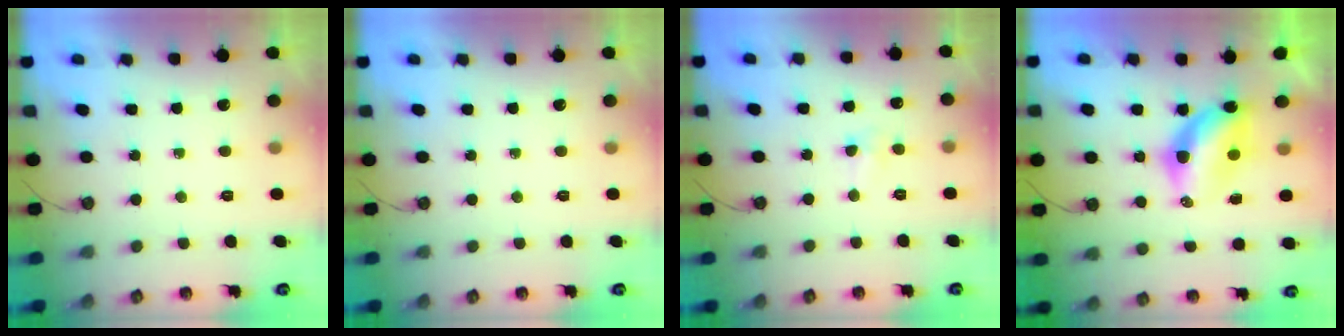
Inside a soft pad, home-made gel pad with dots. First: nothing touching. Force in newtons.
{"total": 0.0}
{"total": 4.0, "press": 3.6, "slide": 1.7}
{"total": 10.6, "press": 9.9, "slide": 3.9}